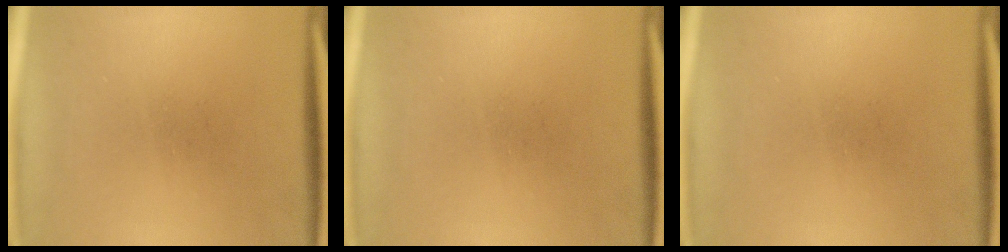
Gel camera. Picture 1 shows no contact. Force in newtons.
{"total": 0.0}
{"total": 0.0}